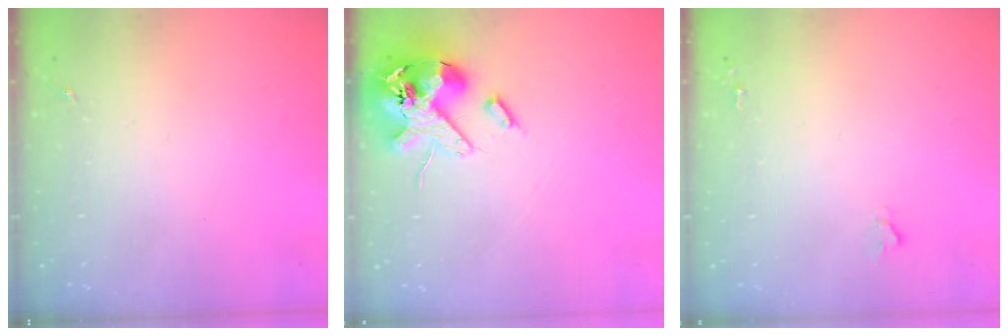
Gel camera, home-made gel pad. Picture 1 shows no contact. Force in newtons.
{"total": 15.7, "press": 15.5, "slide": 2.7}
{"total": 1.6, "press": 1.6, "slide": 0.2}